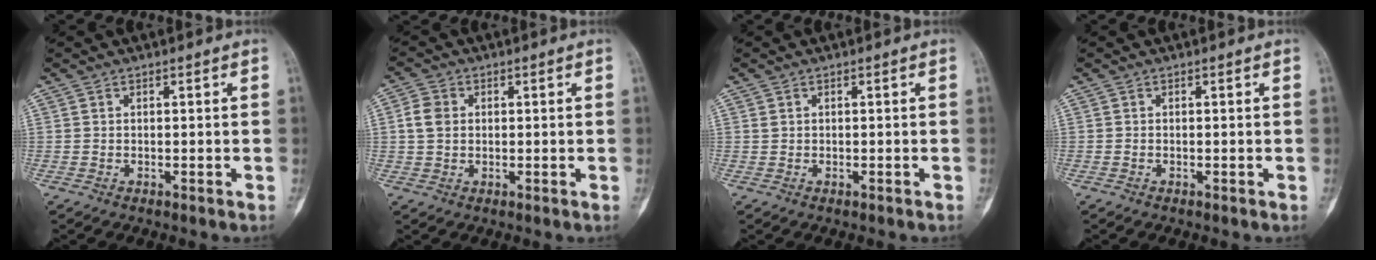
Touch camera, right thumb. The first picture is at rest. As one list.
[{"total": 4.5, "force": [0.5, 3.7, 2.5], "torque": [-0.040, 0.006, 0.005]}, {"total": 0.6, "force": [0.1, 0.6, 0.2], "torque": [0.000, 0.002, 0.002]}, {"total": 0.0}]